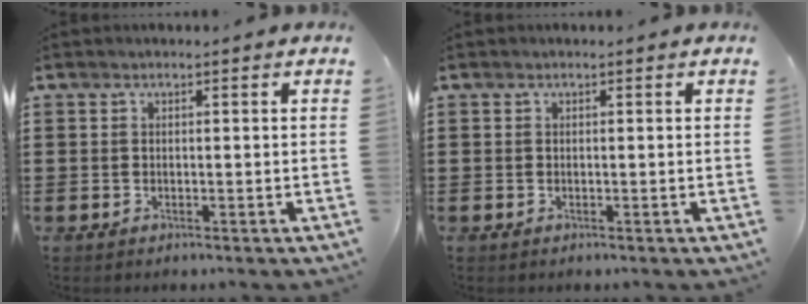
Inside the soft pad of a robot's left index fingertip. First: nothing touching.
{"total": 0.0}